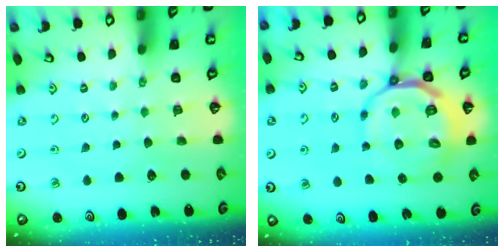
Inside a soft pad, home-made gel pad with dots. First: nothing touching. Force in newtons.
{"total": 13.9, "press": 13.7, "slide": 2.6}